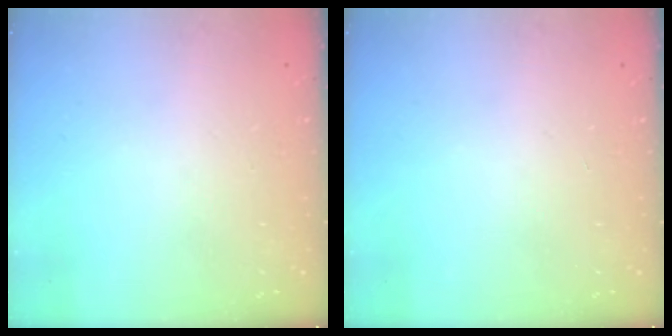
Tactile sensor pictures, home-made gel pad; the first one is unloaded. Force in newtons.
{"total": 0.0}